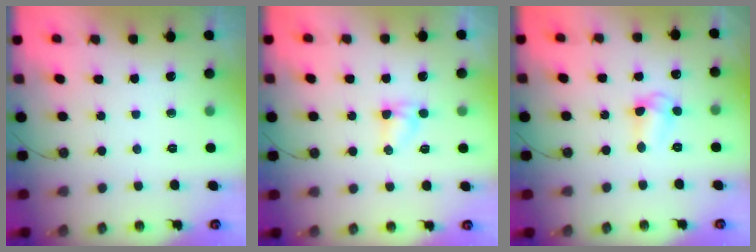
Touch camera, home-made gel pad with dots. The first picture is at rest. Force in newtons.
{"total": 3.6, "press": 3.2, "slide": 1.6}
{"total": 5.7, "press": 5.7, "slide": 0.6}